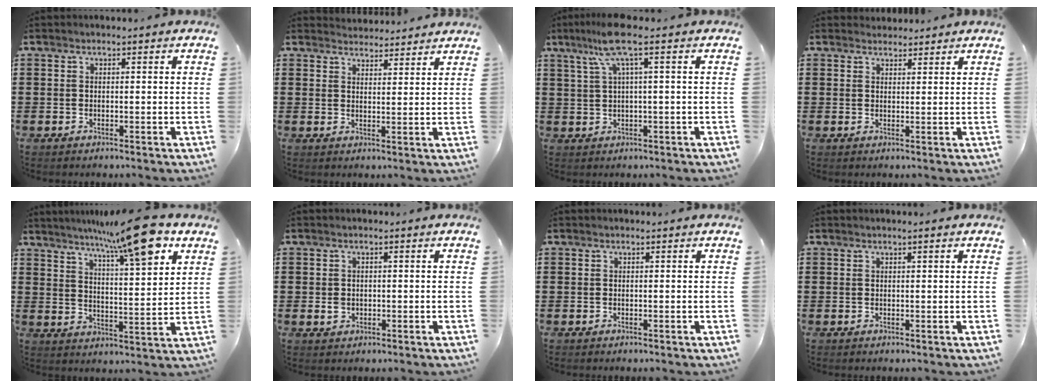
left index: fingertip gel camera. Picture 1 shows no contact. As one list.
[{"total": 3.0, "force": [3.0, 0.2, -0.2], "torque": [-0.006, -0.010, 0.057]}, {"total": 6.3, "force": [2.6, 0.2, 5.8], "torque": [-0.131, -0.003, 0.038]}, {"total": 1.9, "force": [1.8, 0.5, 0.0], "torque": [-0.004, 0.002, 0.037]}, {"total": 12.5, "force": [9.4, 2.1, 8.0], "torque": [-0.131, -0.045, 0.154]}, {"total": 1.5, "force": [-0.1, 1.3, 0.7], "torque": [-0.017, 0.006, -0.004]}, {"total": 0.0}, {"total": 0.7, "force": [0.4, -0.1, 0.5], "torque": [-0.009, -0.001, 0.008]}]